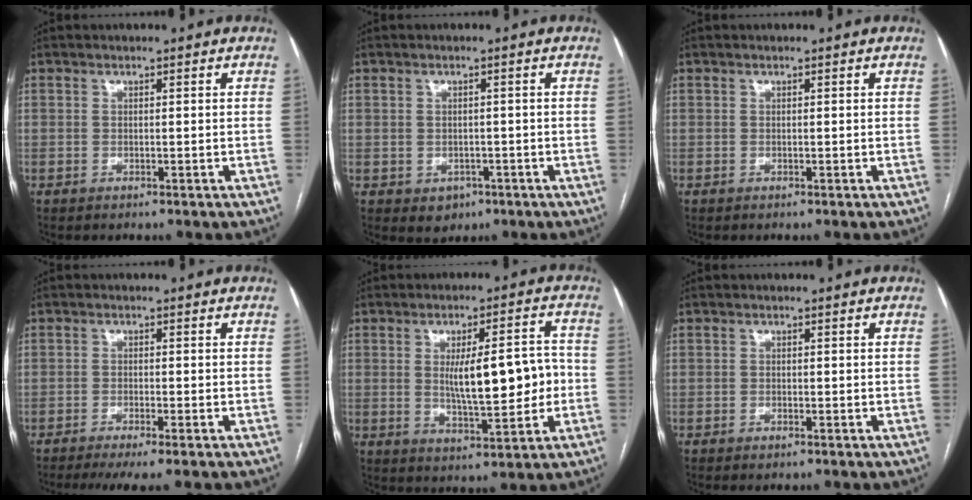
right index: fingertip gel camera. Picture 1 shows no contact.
{"total": 3.2, "force": [-1.2, 2.8, 1.1], "torque": [-0.007, 0.004, -0.005]}
{"total": 0.0}
{"total": 5.0, "force": [-3.8, -0.2, 3.3], "torque": [-0.049, -0.009, -0.062]}
{"total": 10.8, "force": [-0.3, 2.8, 10.5], "torque": [-0.162, 0.012, 0.004]}
{"total": 0.7, "force": [-0.5, 0.2, 0.4], "torque": [-0.008, -0.001, -0.006]}